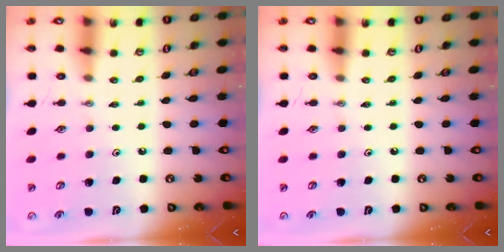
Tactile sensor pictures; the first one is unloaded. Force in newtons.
{"total": 0.0}